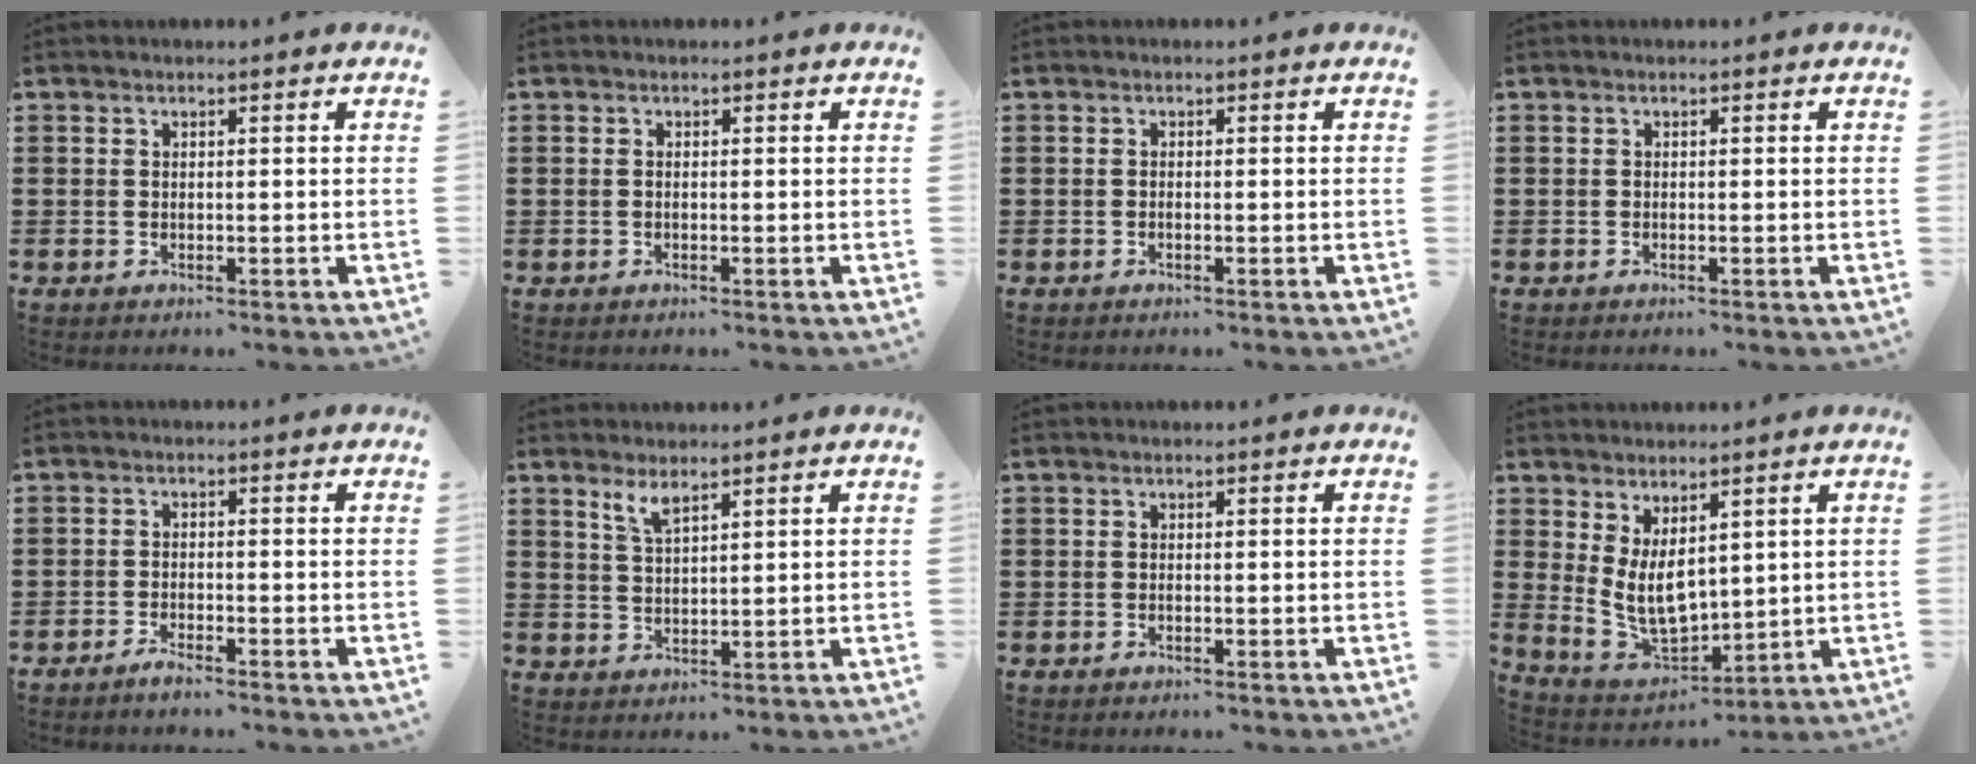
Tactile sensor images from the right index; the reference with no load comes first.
{"total": 0.0}
{"total": 0.0}
{"total": 0.0}
{"total": 1.7, "force": [-1.6, 0.0, 0.5], "torque": [-0.010, 0.001, -0.030]}
{"total": 2.9, "force": [2.3, 0.6, 1.7], "torque": [-0.039, 0.002, 0.041]}
{"total": 0.0}
{"total": 6.7, "force": [2.2, 4.0, 4.9], "torque": [-0.113, -0.015, 0.040]}